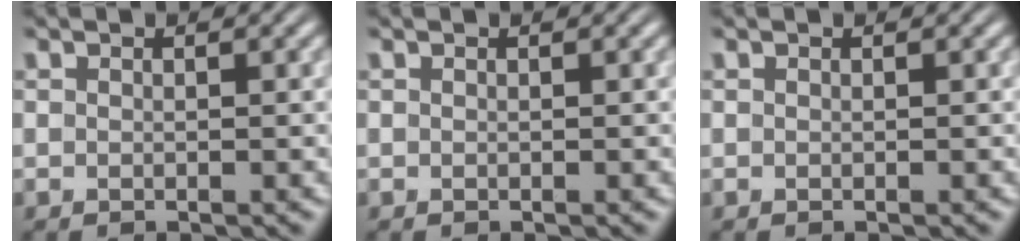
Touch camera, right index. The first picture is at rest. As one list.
[{"total": 0.0}, {"total": 0.0}]